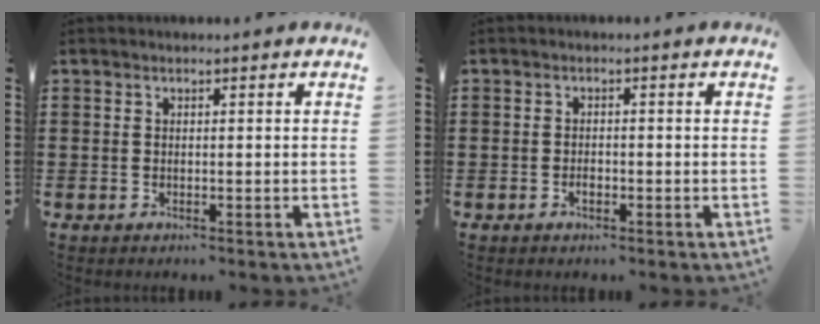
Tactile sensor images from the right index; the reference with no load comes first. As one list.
[{"total": 1.2, "force": [-0.7, 0.5, 0.8], "torque": [-0.016, -0.003, -0.011]}]